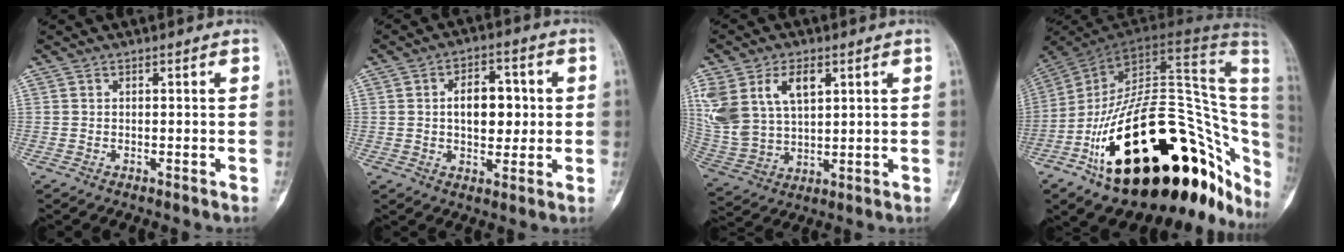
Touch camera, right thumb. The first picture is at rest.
{"total": 9.3, "force": [0.9, 5.8, 7.3], "torque": [-0.076, 0.007, 0.015]}
{"total": 16.2, "force": [6.3, 10.1, 11.0], "torque": [-0.236, -0.011, 0.135]}
{"total": 41.0, "force": [-13.4, 18.4, 34.1], "torque": [-0.406, 0.088, -0.199]}